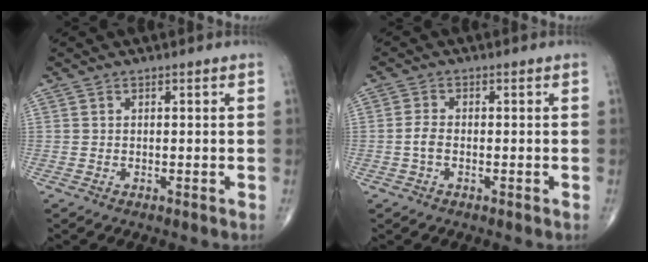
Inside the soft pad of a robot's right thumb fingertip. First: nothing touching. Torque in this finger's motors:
{"motor_torque": [-0.26, 0.27, 0.12, 0.23, -0.04]}